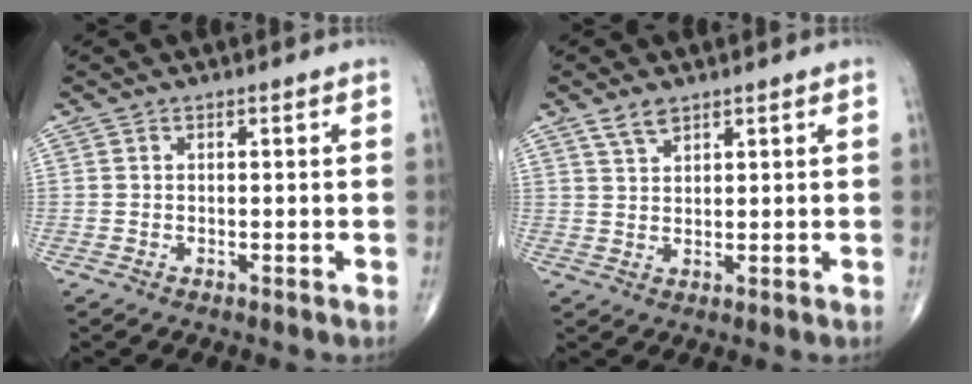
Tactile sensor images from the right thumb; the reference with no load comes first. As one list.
[{"total": 3.2, "force": [2.3, 1.4, 1.6], "torque": [-0.027, -0.008, 0.048]}]